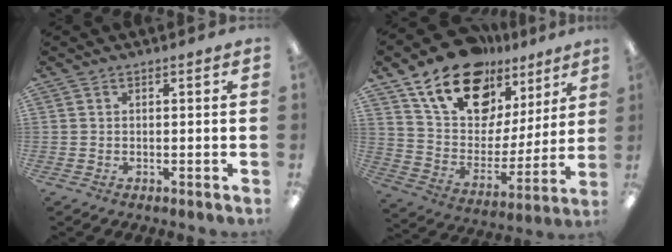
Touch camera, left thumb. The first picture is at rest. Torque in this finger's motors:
{"motor_torque": [1.77, 1.80, 1.38, -1.40, 0.27]}